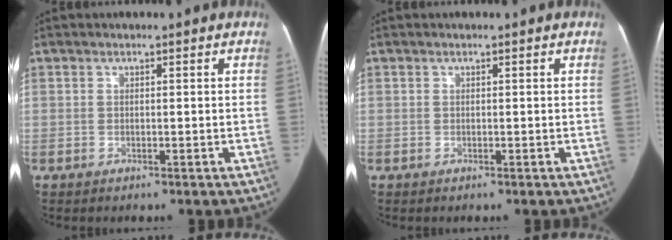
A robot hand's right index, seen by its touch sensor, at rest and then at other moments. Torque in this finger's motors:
{"motor_torque": [0.00, 0.00, 0.00, 0.00]}